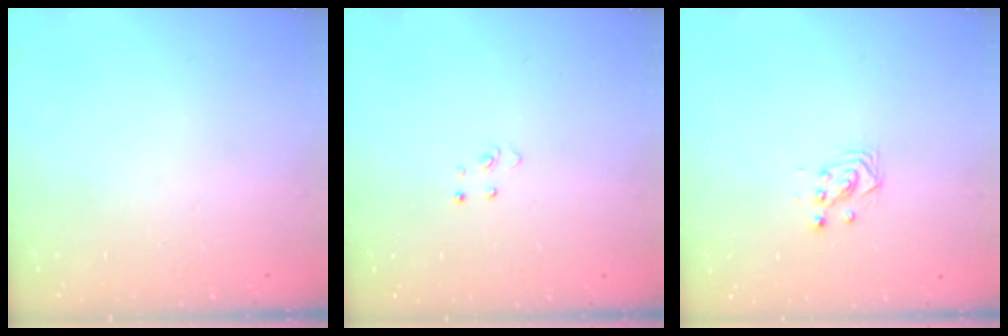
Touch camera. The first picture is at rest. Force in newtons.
{"total": 2.8, "press": 2.8, "slide": 0.3}
{"total": 2.9, "press": 2.9, "slide": 0.2}